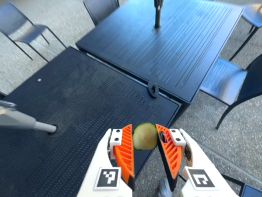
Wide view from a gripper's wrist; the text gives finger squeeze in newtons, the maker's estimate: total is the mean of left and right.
{"total": 3.9, "left": 3.6, "right": 4.2}